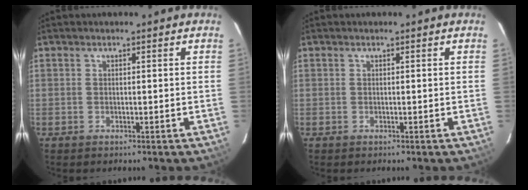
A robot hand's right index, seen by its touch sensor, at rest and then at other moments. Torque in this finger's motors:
{"motor_torque": [0.00, 0.00, 0.01, 0.00]}